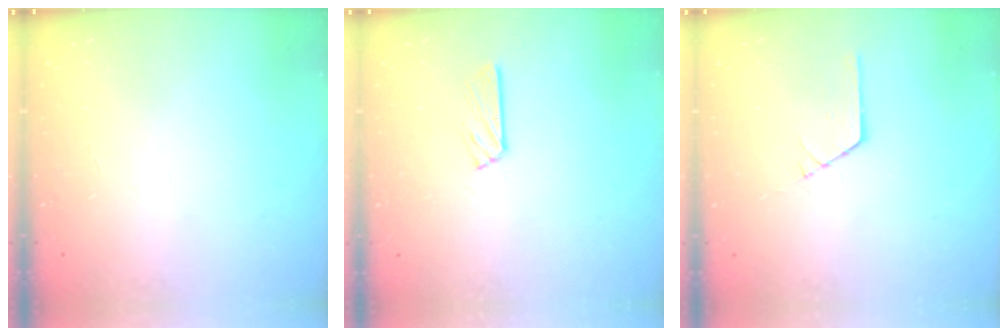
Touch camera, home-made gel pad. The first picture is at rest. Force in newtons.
{"total": 4.6, "press": 4.5, "slide": 0.5}
{"total": 1.0, "press": 1.0, "slide": 0.1}